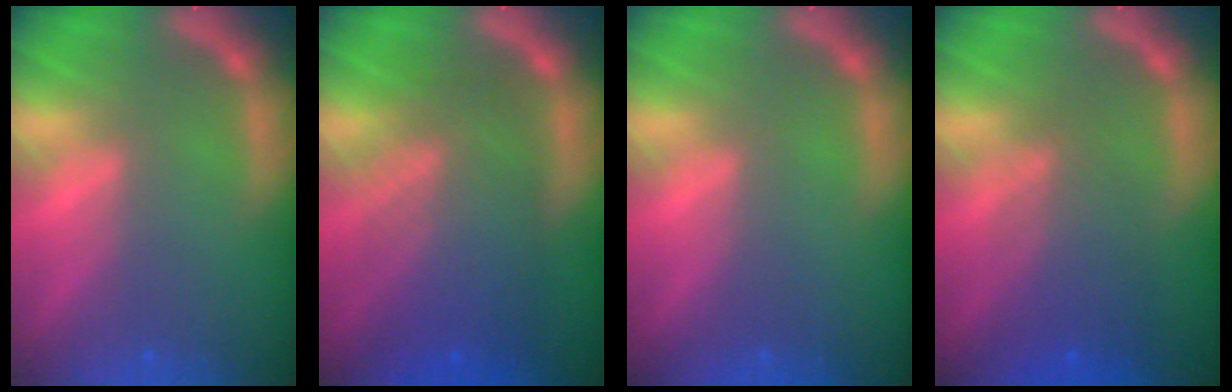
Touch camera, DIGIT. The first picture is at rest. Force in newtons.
{"total": 8.6}
{"total": 0.0}
{"total": 5.1}